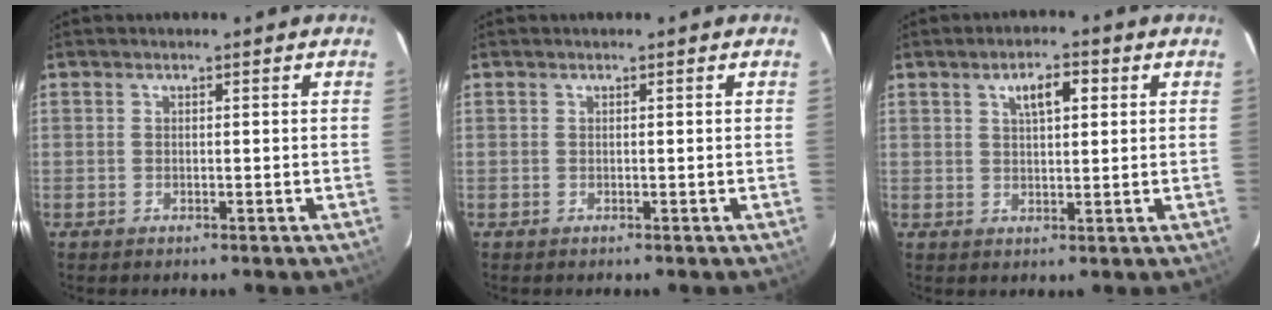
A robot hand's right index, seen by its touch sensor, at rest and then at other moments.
{"total": 0.0}
{"total": 4.9, "force": [2.0, 2.0, 4.0], "torque": [-0.066, 0.012, 0.036]}